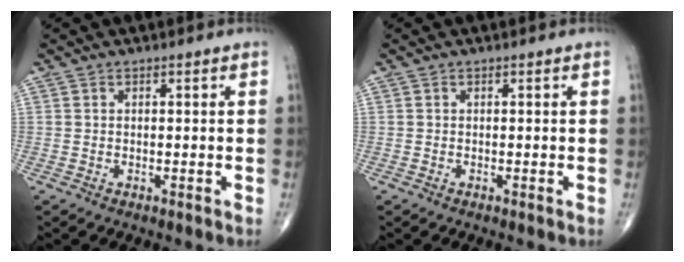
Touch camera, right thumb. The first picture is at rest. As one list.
[{"total": 0.0}]